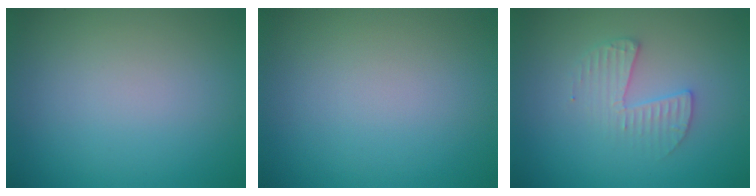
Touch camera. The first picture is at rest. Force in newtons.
{"total": 0.0}
{"total": 2.3, "press": 2.3, "slide": 0.3}